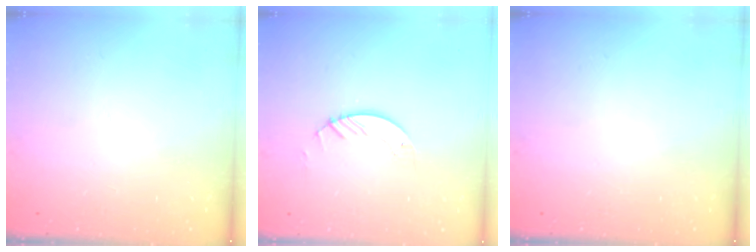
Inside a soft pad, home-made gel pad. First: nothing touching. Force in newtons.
{"total": 2.9, "press": 2.9, "slide": 0.3}
{"total": 0.0}